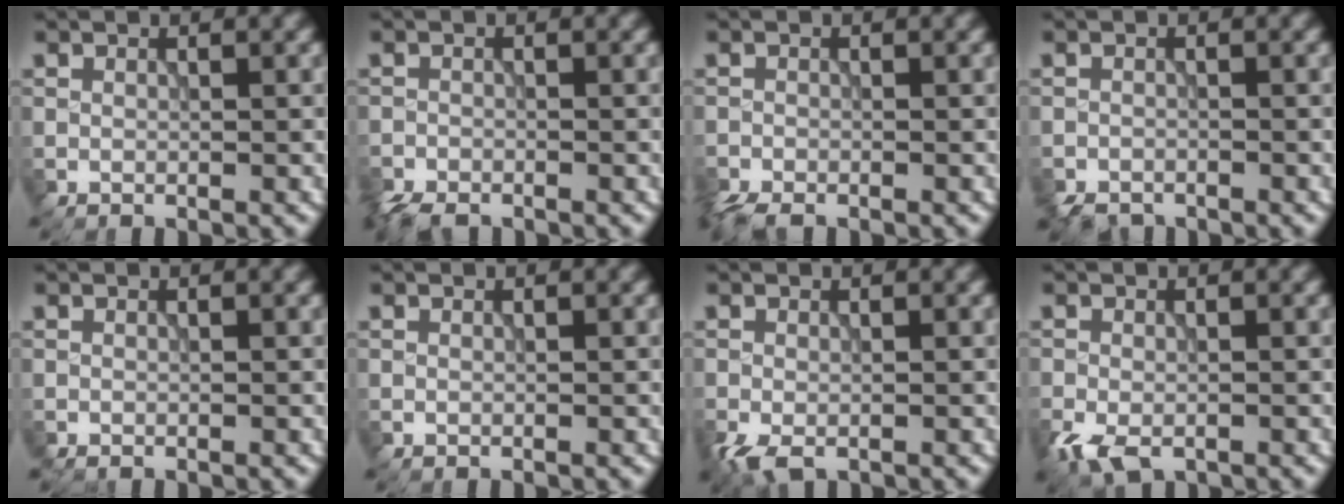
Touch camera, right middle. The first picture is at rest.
{"total": 2.5, "force": [-2.2, 1.0, 0.7], "torque": [-0.011, -0.007, -0.045]}
{"total": 2.2, "force": [-1.9, 0.6, 0.7], "torque": [-0.017, -0.008, -0.040]}
{"total": 1.9, "force": [-1.7, 0.8, 0.3], "torque": [-0.004, -0.004, -0.033]}
{"total": 0.0}
{"total": 0.0}
{"total": 1.8, "force": [-1.2, 0.8, 1.1], "torque": [-0.029, -0.009, -0.022]}
{"total": 3.2, "force": [-2.0, 1.7, 1.9], "torque": [-0.040, -0.015, -0.034]}